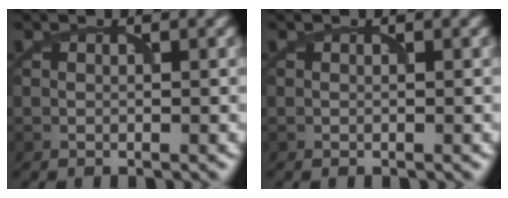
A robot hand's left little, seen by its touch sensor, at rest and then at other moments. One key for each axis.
{"total": 0.0}